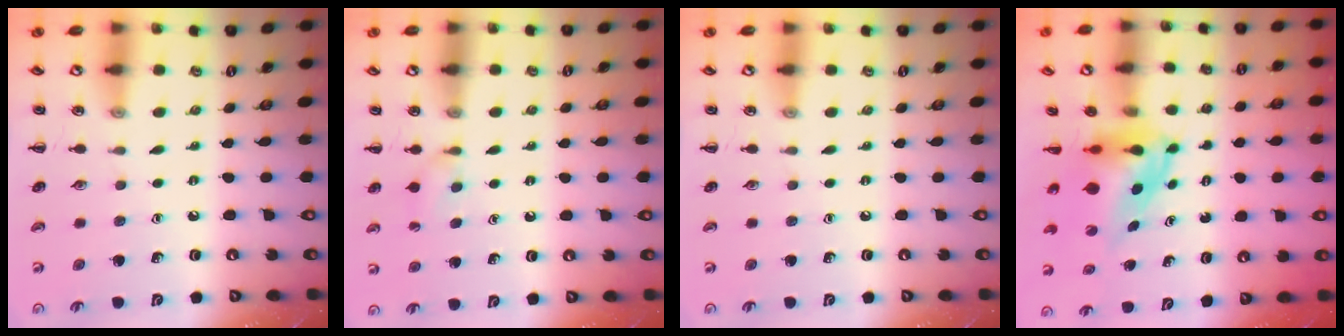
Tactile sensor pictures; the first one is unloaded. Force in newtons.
{"total": 6.4, "press": 6.1, "slide": 1.9}
{"total": 0.0}
{"total": 4.8, "press": 4.6, "slide": 1.3}